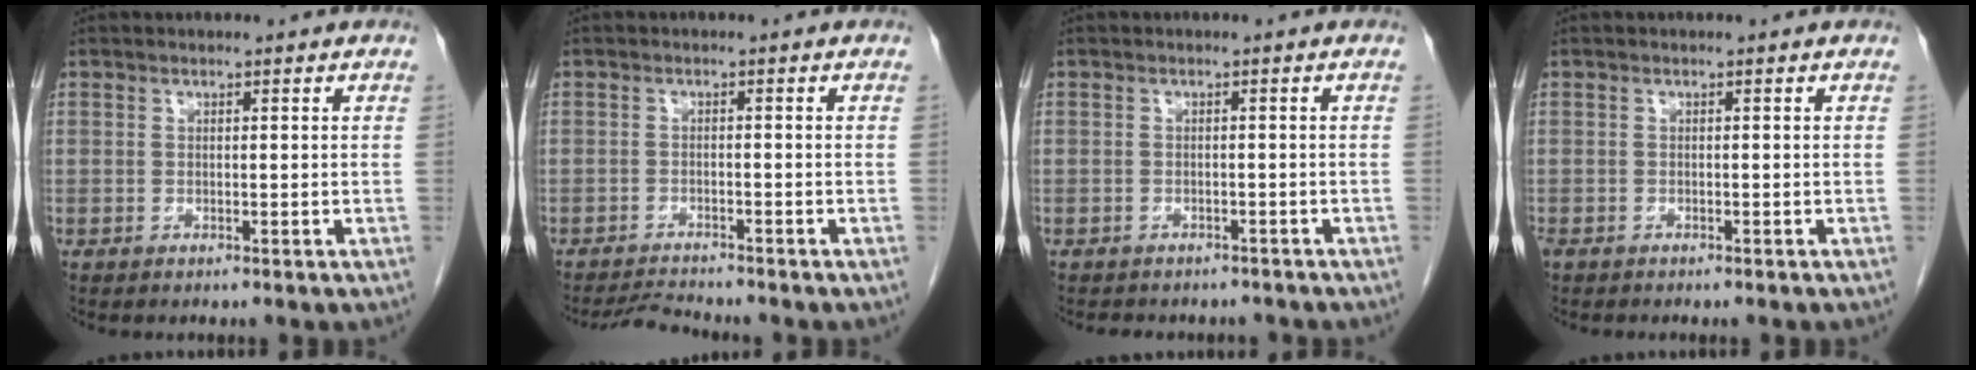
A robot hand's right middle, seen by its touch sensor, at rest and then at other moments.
{"total": 3.3, "force": [-3.3, -0.4, 0.4], "torque": [-0.013, -0.020, -0.057]}
{"total": 6.7, "force": [-6.0, 2.9, 0.5], "torque": [-0.007, 0.011, -0.066]}
{"total": 1.3, "force": [-1.1, 0.5, 0.5], "torque": [-0.014, -0.002, -0.015]}